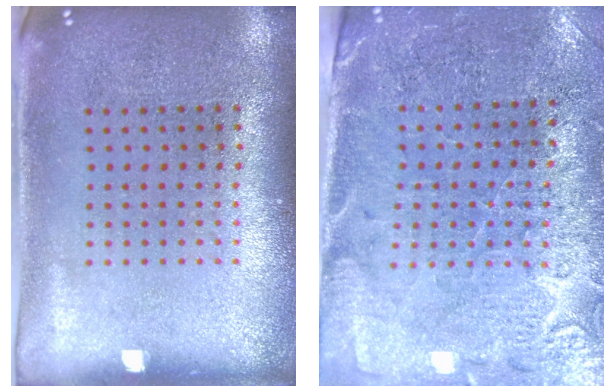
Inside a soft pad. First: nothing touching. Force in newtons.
{"total": 3.0, "press": 2.9, "slide": 0.9}